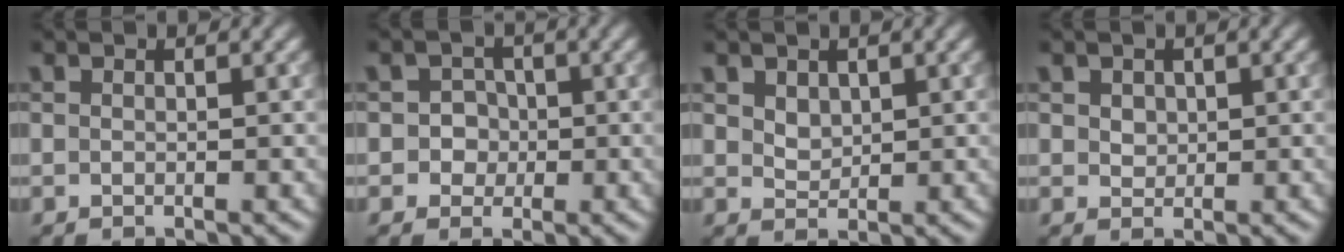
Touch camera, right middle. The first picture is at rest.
{"total": 2.4, "force": [-0.1, 2.3, 0.6], "torque": [0.016, 0.007, -0.011]}
{"total": 1.6, "force": [0.8, 1.1, 0.7], "torque": [-0.015, -0.003, 0.017]}
{"total": 1.2, "force": [0.4, 1.0, 0.5], "torque": [-0.008, 0.001, 0.009]}